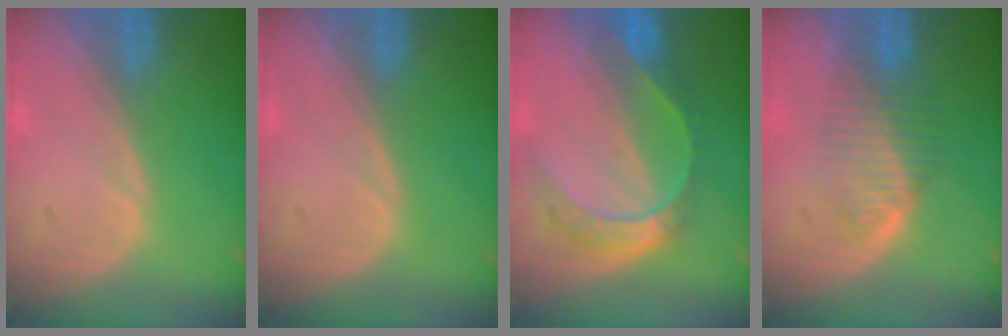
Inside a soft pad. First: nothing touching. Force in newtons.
{"total": 0.0}
{"total": 7.7, "press": 6.4, "slide": 4.3}
{"total": 4.8, "press": 4.7, "slide": 1.0}